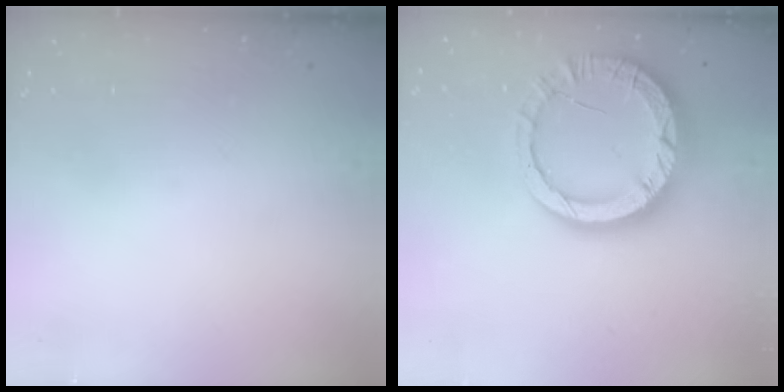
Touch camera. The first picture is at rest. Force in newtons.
{"total": 15.1, "press": 15.1, "slide": 1.4}